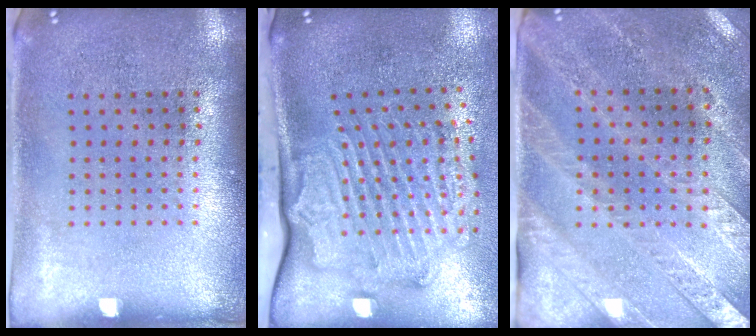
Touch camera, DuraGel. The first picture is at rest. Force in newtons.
{"total": 2.5, "press": 2.2, "slide": 1.2}
{"total": 2.7, "press": 2.4, "slide": 1.2}